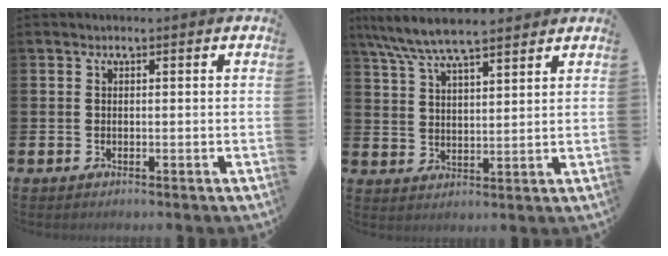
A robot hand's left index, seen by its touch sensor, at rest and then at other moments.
{"total": 7.6, "force": [6.9, 1.3, 2.8], "torque": [-0.080, -0.023, 0.125]}